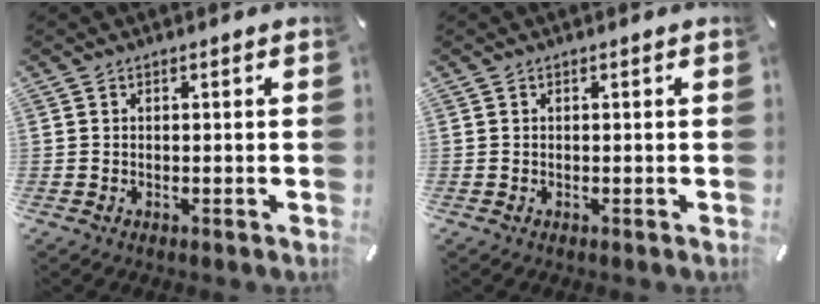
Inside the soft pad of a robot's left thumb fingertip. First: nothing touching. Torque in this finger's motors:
{"motor_torque": [0.02, -0.03, 0.04, 0.18, 0.00]}